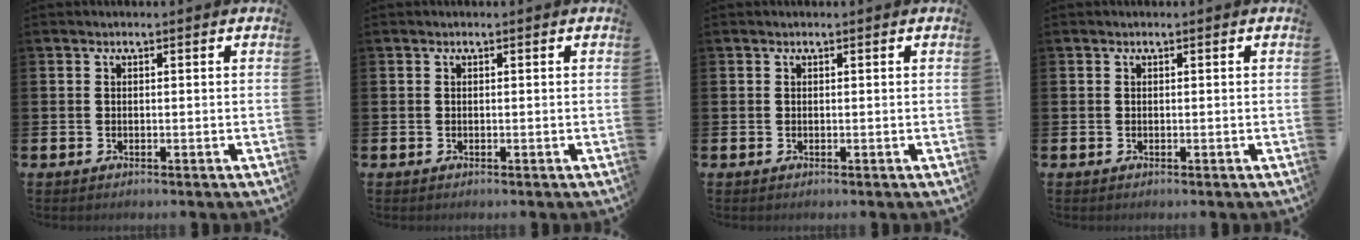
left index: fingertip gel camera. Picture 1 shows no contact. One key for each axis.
{"total": 0.0}
{"total": 0.0}
{"total": 0.0}